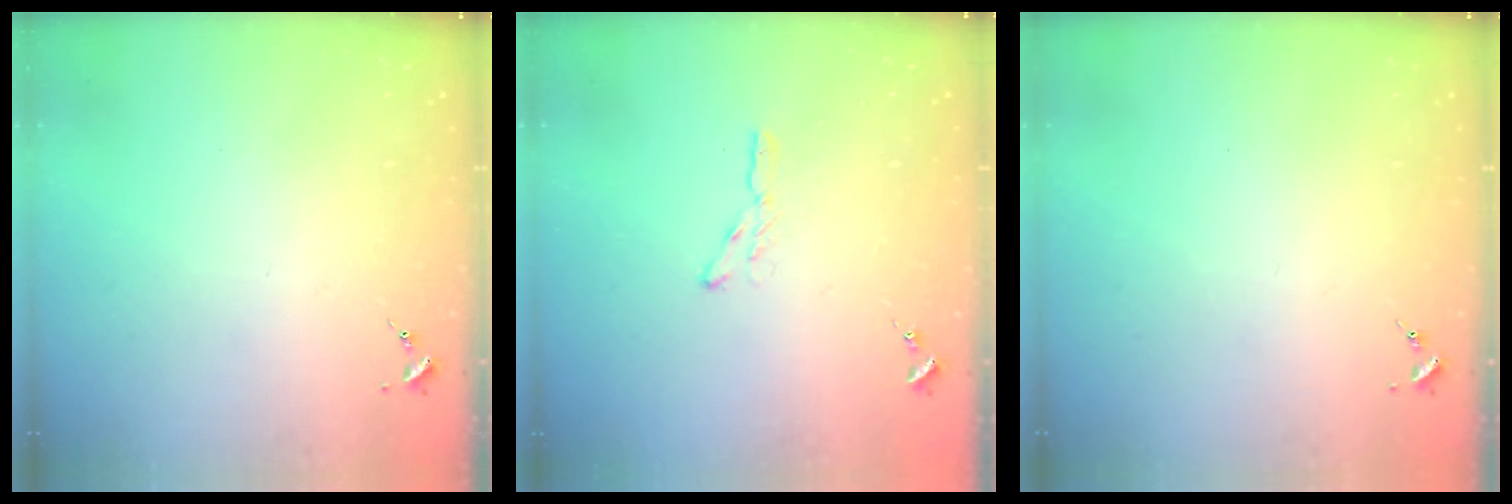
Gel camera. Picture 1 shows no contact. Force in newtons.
{"total": 4.3, "press": 4.2, "slide": 0.4}
{"total": 0.0}